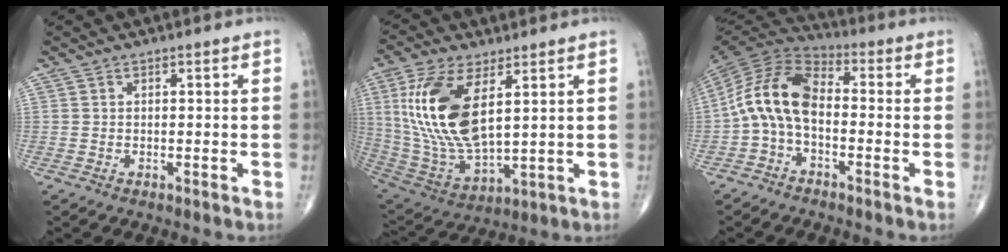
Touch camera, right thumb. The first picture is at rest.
{"total": 18.6, "force": [5.1, 8.4, 15.8], "torque": [-0.324, -0.026, 0.111]}
{"total": 11.8, "force": [-1.8, 6.8, 9.5], "torque": [-0.179, 0.044, -0.050]}